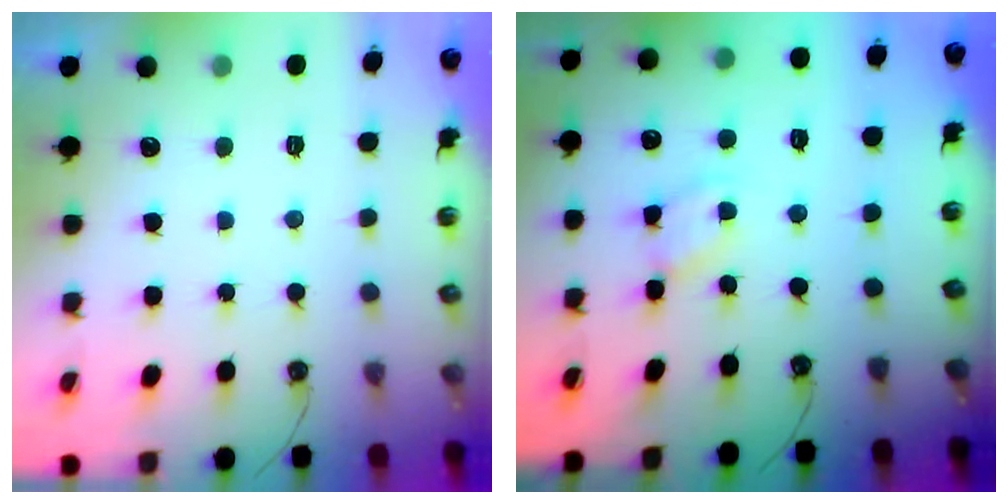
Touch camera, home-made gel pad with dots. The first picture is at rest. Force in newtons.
{"total": 2.7, "press": 2.7, "slide": 0.1}